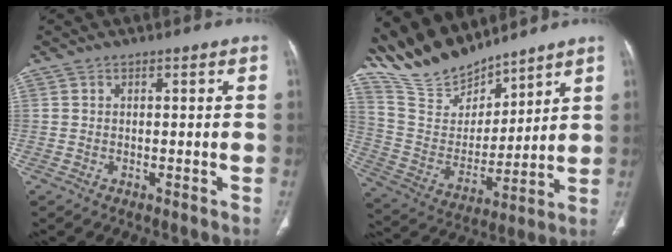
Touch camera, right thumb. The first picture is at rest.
{"total": 16.1, "force": [14.7, 5.1, 4.1], "torque": [-0.055, -0.074, 0.298]}